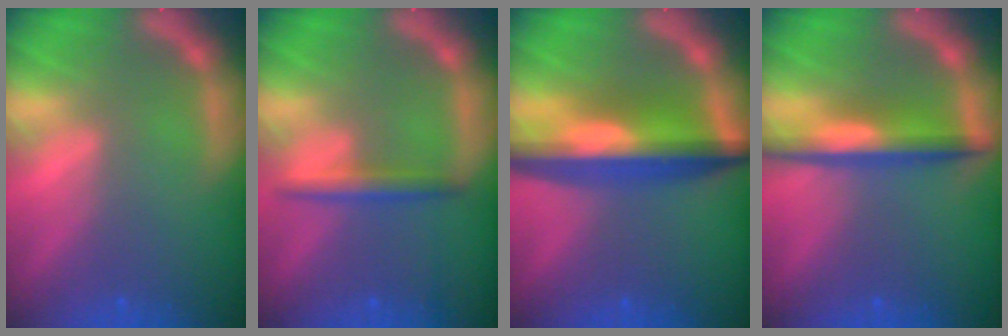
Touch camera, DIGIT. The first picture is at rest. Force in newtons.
{"total": 2.4}
{"total": 9.0}
{"total": 5.0}